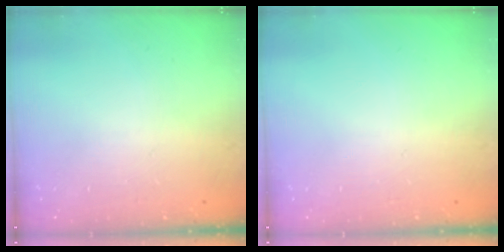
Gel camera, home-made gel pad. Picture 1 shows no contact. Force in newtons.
{"total": 0.0}